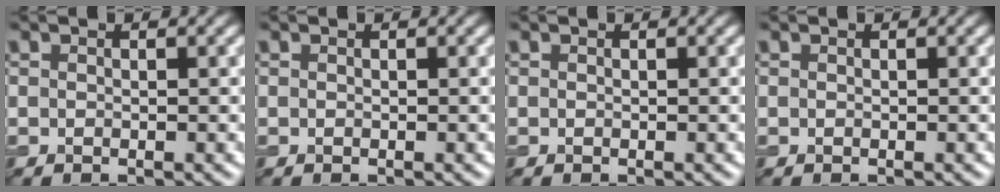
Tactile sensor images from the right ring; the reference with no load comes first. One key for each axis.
{"total": 0.0}
{"total": 0.0}
{"total": 0.0}